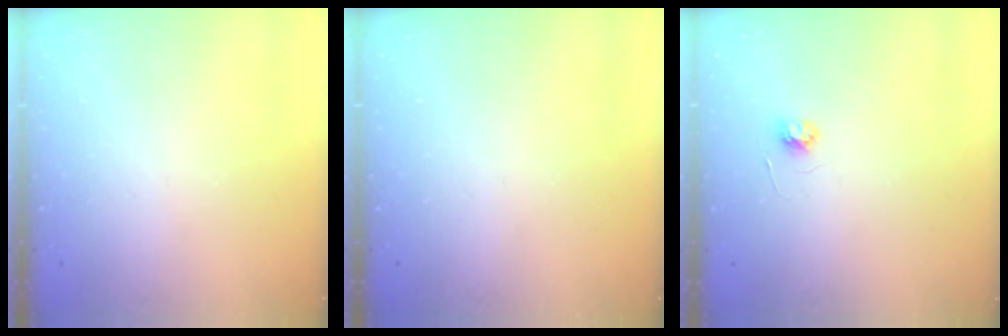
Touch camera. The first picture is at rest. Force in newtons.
{"total": 0.0}
{"total": 3.6, "press": 3.6, "slide": 0.5}